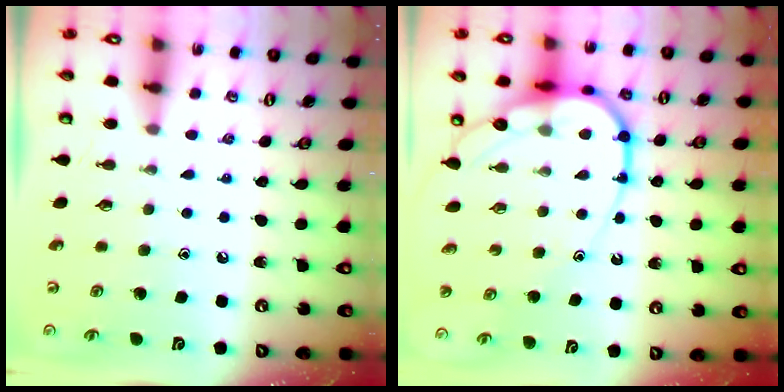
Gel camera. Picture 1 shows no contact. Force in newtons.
{"total": 14.4, "press": 14.4, "slide": 1.5}